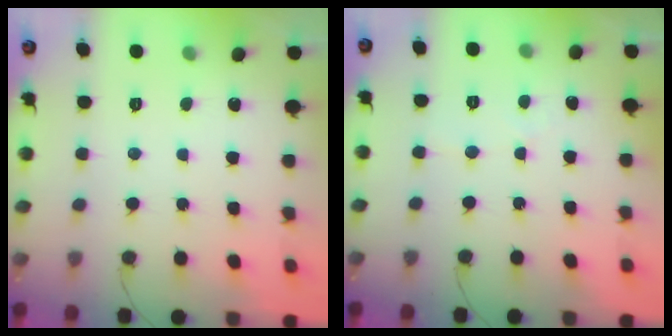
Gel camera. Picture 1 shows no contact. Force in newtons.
{"total": 2.3, "press": 2.3, "slide": 0.2}